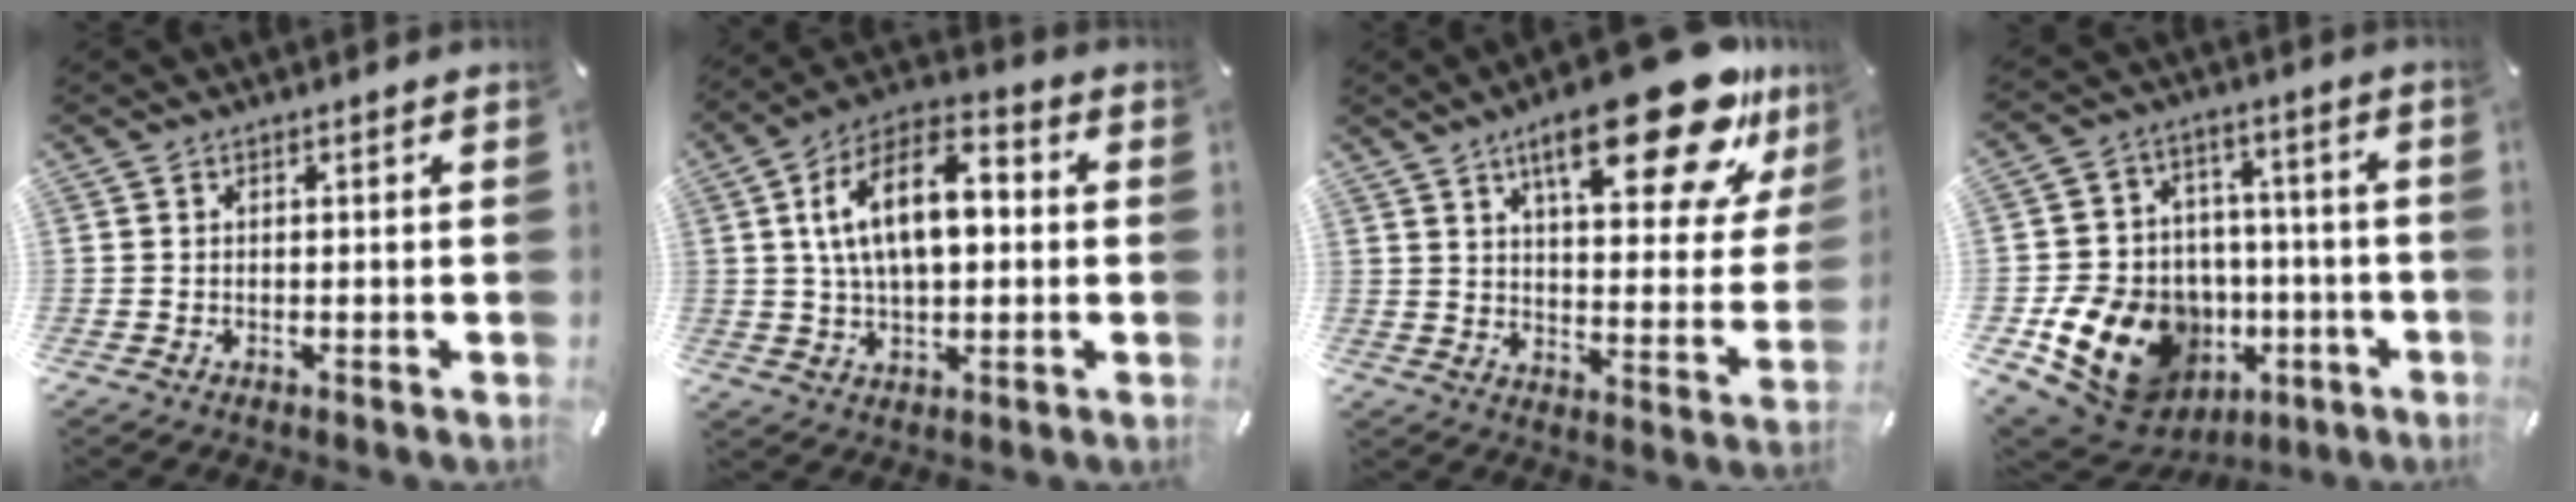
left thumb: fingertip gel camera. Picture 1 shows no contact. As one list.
[{"total": 15.7, "force": [2.8, 9.0, 12.5], "torque": [-0.233, 0.005, 0.047]}, {"total": 23.8, "force": [14.6, 8.1, 17.0], "torque": [-0.237, -0.084, 0.230]}, {"total": 18.3, "force": [-6.2, 15.0, 8.5], "torque": [-0.147, 0.028, -0.079]}]